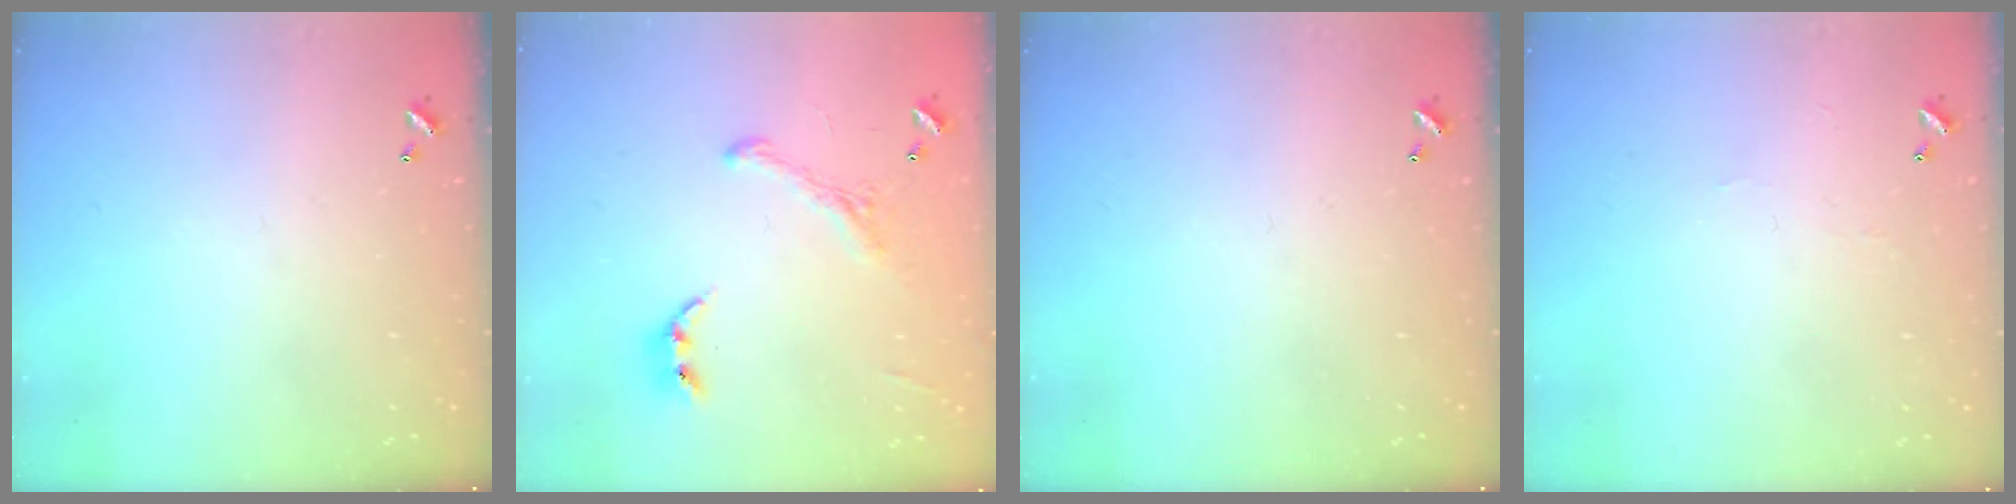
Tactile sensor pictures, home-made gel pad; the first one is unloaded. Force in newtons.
{"total": 1.9, "press": 1.6, "slide": 1.0}
{"total": 0.0}
{"total": 0.8, "press": 0.7, "slide": 0.5}